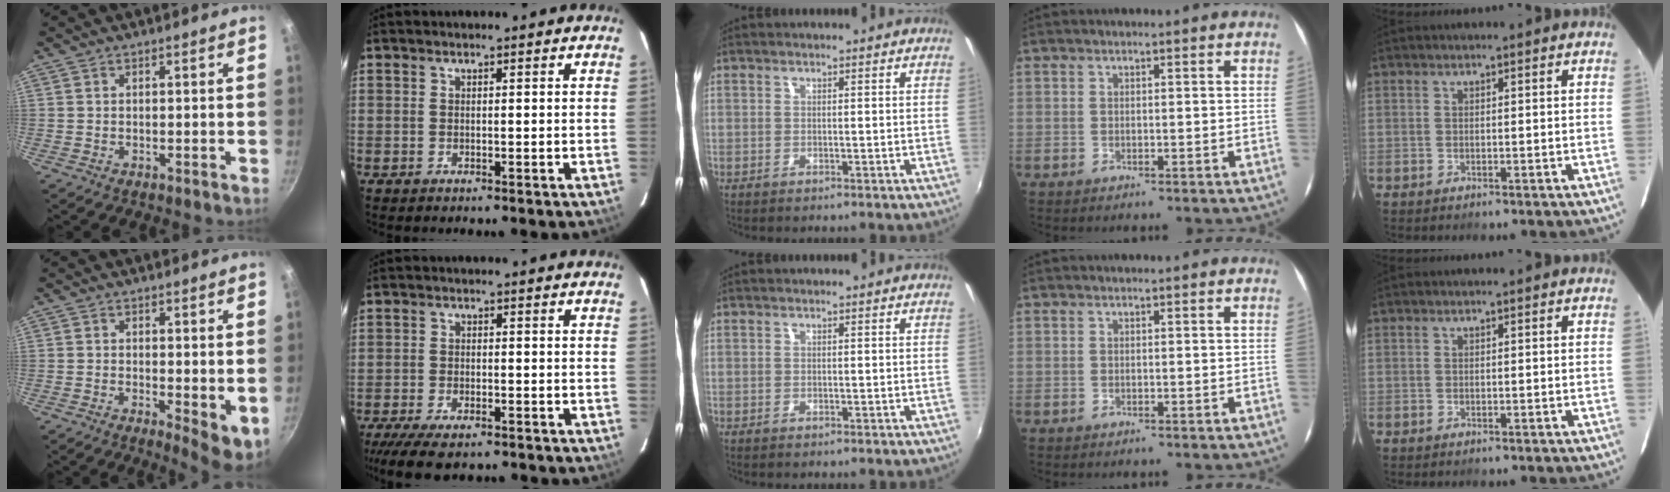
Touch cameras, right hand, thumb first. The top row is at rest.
{"thumb": {"total": 5.6, "force": [-0.1, 2.2, 5.2], "torque": [-0.064, -0.010, 0.003]}, "index": {"total": 8.8, "force": [-6.9, 2.7, 4.7], "torque": [-0.117, -0.031, -0.121]}}